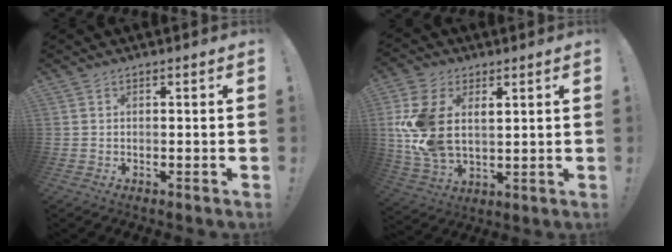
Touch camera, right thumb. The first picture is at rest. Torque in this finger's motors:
{"motor_torque": [2.17, 2.17, 0.79, 0.72, 0.40]}